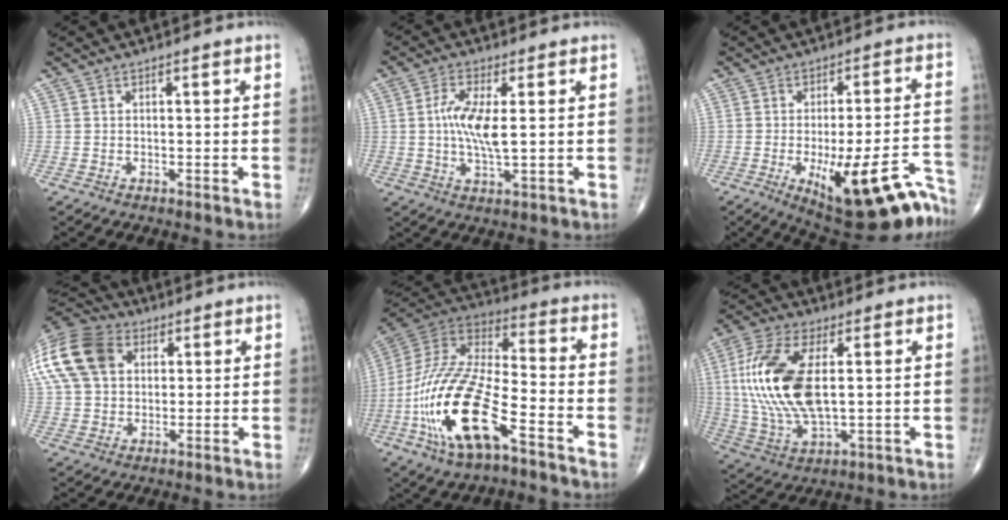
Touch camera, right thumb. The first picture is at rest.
{"total": 7.9, "force": [0.6, 2.2, 7.6], "torque": [-0.168, -0.009, 0.009]}
{"total": 21.5, "force": [-12.1, 6.5, 16.5], "torque": [-0.148, 0.070, -0.159]}
{"total": 24.3, "force": [7.8, 17.7, 14.6], "torque": [-0.354, 0.058, 0.149]}
{"total": 22.6, "force": [-9.4, 8.4, 18.8], "torque": [-0.409, 0.031, -0.174]}
{"total": 18.9, "force": [2.5, 8.9, 16.5], "torque": [-0.356, -0.008, 0.052]}